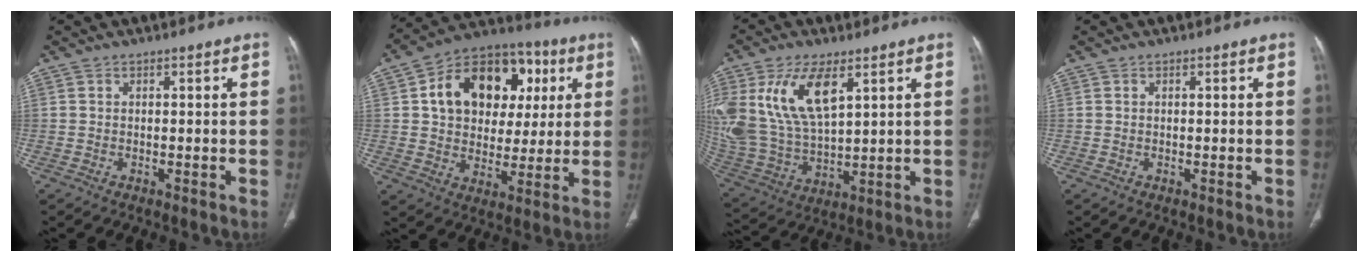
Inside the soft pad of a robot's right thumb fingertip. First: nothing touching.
{"total": 19.8, "force": [5.3, 14.5, 12.4], "torque": [-0.151, 0.017, 0.083]}
{"total": 19.5, "force": [7.7, 9.8, 15.0], "torque": [-0.313, -0.026, 0.158]}
{"total": 0.0}